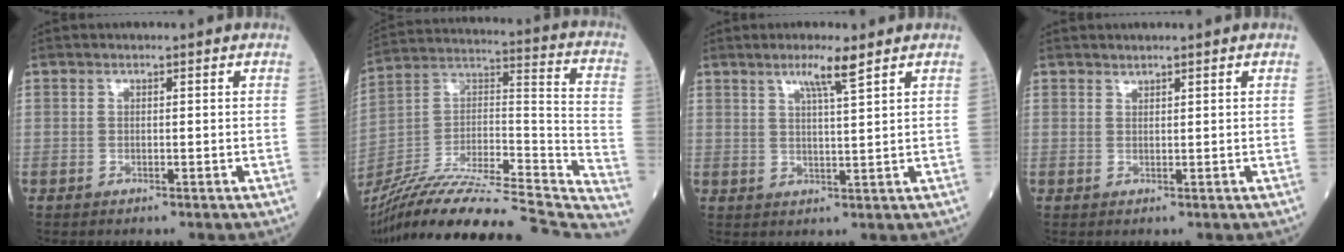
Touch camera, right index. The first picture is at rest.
{"total": 35.1, "force": [-31.0, 3.7, 16.0], "torque": [-0.218, -0.016, -0.463]}
{"total": 4.4, "force": [2.9, -0.5, 3.3], "torque": [-0.063, -0.002, 0.054]}
{"total": 0.5, "force": [0.5, -0.1, 0.0], "torque": [-0.008, -0.001, 0.013]}